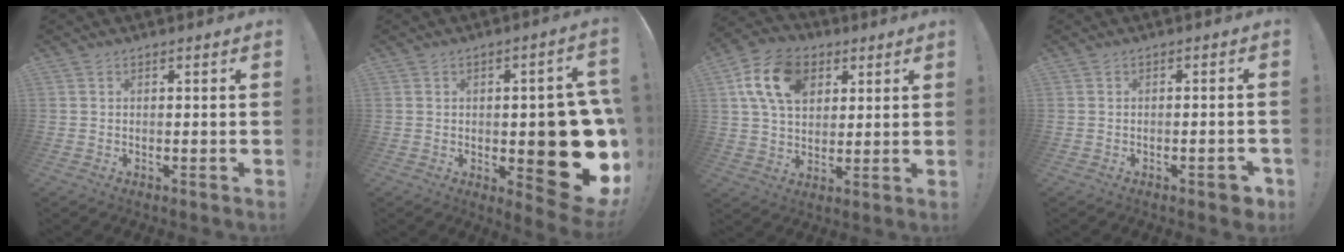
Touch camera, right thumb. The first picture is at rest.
{"total": 18.9, "force": [-2.9, 7.3, 17.2], "torque": [-0.200, 0.005, -0.026]}
{"total": 15.5, "force": [5.9, 10.9, 9.3], "torque": [-0.157, -0.007, 0.115]}
{"total": 3.4, "force": [-1.9, 1.1, 2.6], "torque": [-0.028, 0.008, -0.029]}